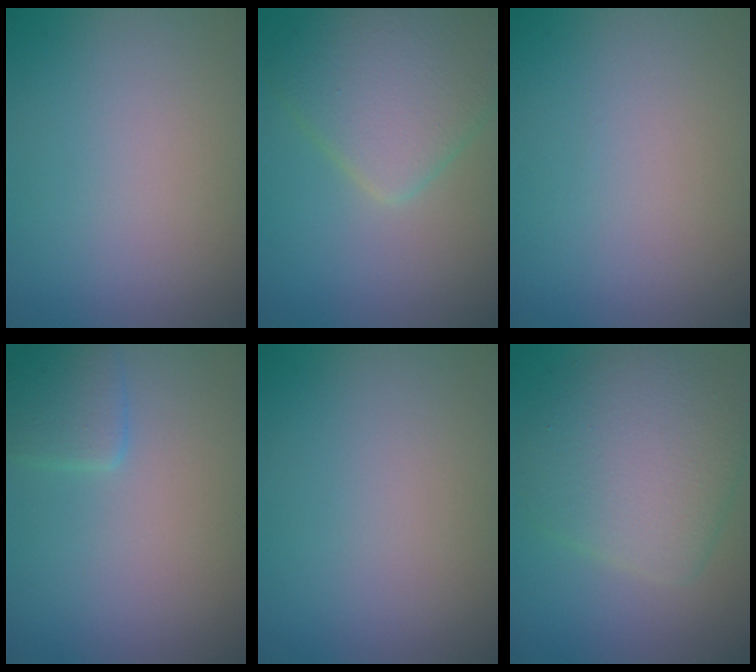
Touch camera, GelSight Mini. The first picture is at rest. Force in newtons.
{"total": 6.0, "press": 6.0, "slide": 0.1}
{"total": 0.0}
{"total": 2.1, "press": 2.1, "slide": 0.1}
{"total": 0.0}
{"total": 6.8, "press": 6.7, "slide": 0.3}